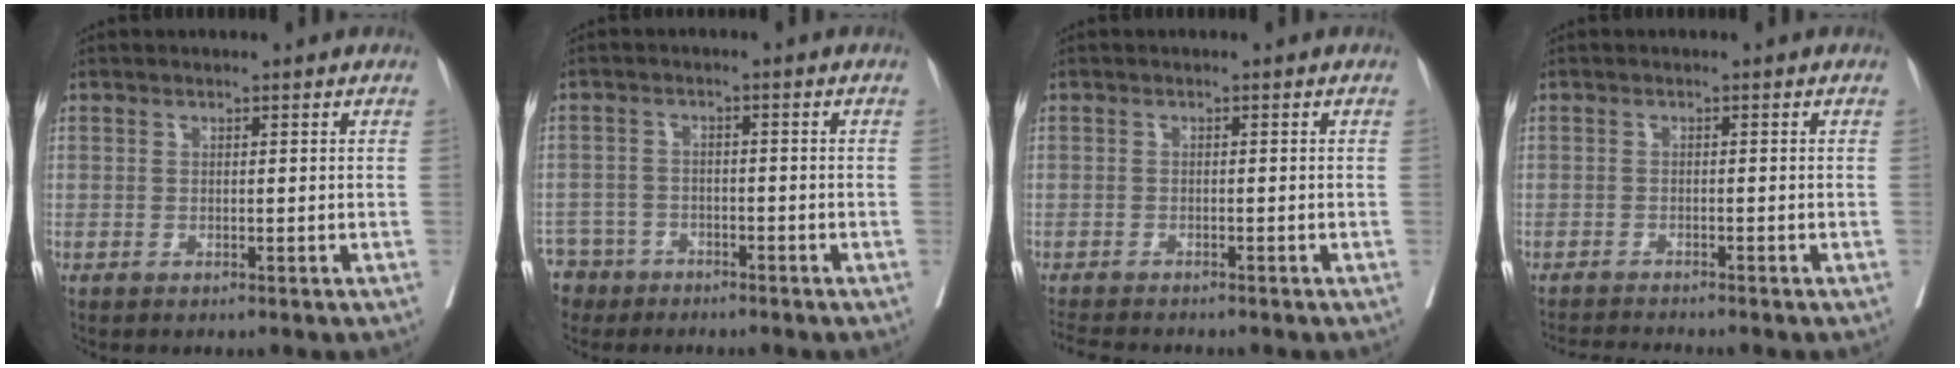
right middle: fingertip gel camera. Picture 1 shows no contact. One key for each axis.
{"total": 6.2, "fx": -4.8, "fy": 3.9, "fz": -0.1, "tx": -0.007, "ty": -0.003, "tz": -0.086}
{"total": 4.9, "fx": -4.5, "fy": 0.5, "fz": 1.7, "tx": -0.024, "ty": -0.012, "tz": -0.075}
{"total": 3.4, "fx": -3.2, "fy": -1.0, "fz": 0.5, "tx": -0.004, "ty": -0.017, "tz": -0.054}